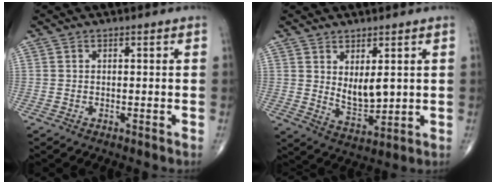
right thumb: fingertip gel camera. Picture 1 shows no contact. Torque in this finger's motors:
{"motor_torque": [0.05, 0.05, 0.10, 0.08, 0.01]}